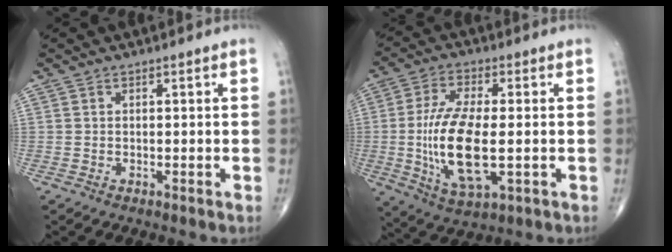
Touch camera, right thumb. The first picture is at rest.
{"total": 15.0, "force": [-1.5, 5.8, 13.8], "torque": [-0.278, -0.008, -0.023]}